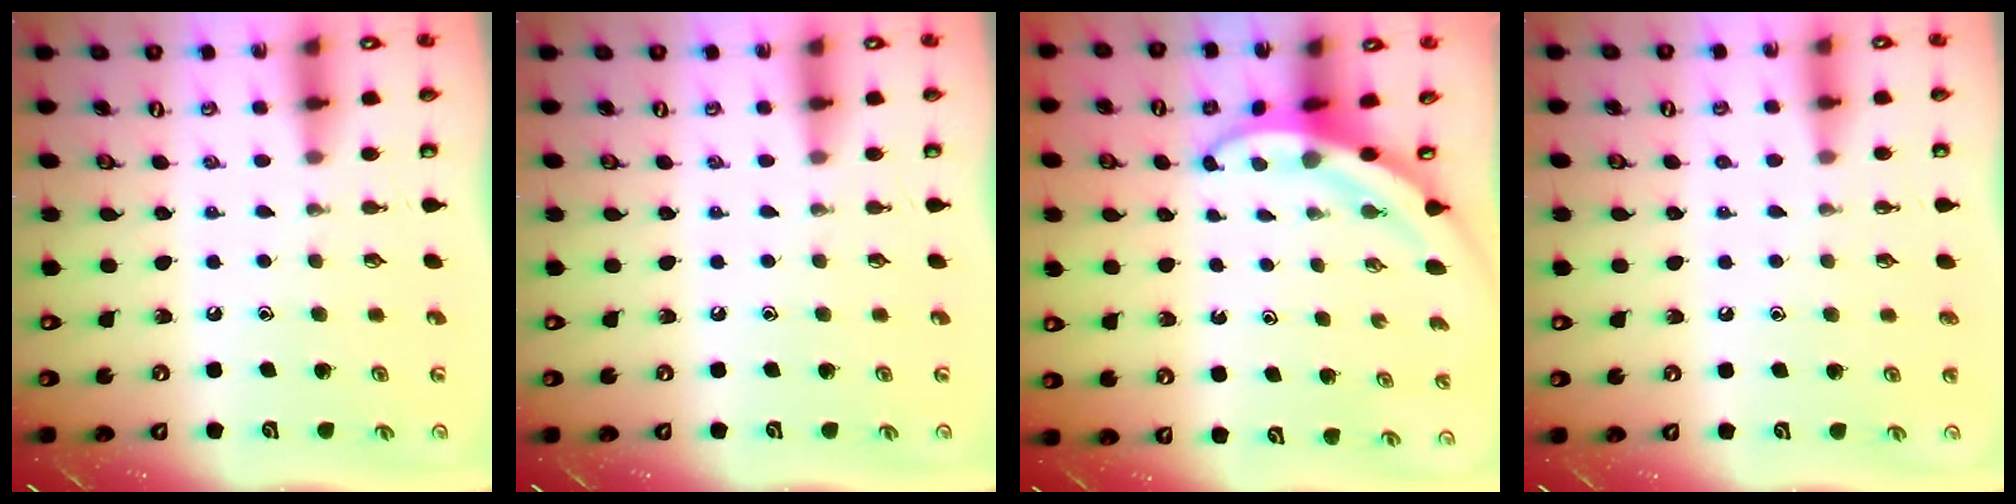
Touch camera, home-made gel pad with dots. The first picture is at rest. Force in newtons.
{"total": 0.0}
{"total": 3.9, "press": 3.9, "slide": 0.5}
{"total": 0.7, "press": 0.7, "slide": 0.0}